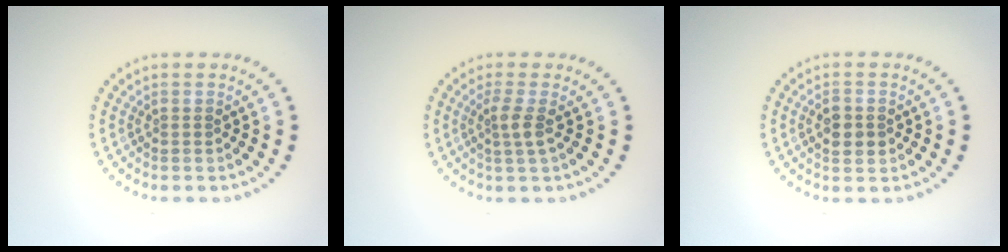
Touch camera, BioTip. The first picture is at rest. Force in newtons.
{"total": 1.9, "press": 1.4, "slide": 1.3}
{"total": 2.7, "press": 2.7, "slide": 0.2}